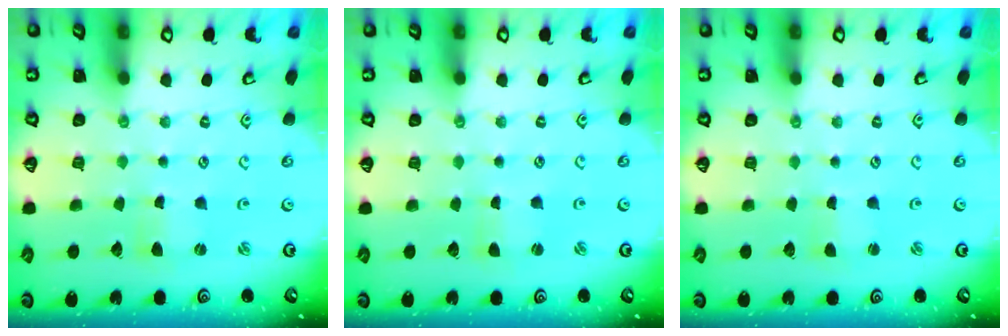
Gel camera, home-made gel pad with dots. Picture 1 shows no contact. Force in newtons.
{"total": 0.8, "press": 0.8, "slide": 0.2}
{"total": 0.8, "press": 0.8, "slide": 0.1}